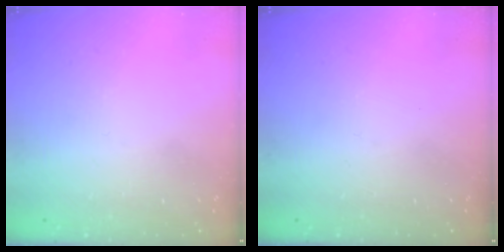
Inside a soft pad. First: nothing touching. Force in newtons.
{"total": 0.0}